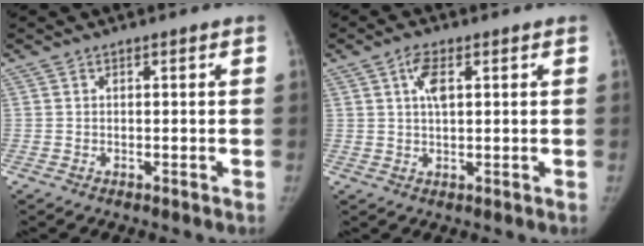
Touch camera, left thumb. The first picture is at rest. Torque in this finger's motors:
{"motor_torque": [0.14, 0.04, 0.65, -0.35, 0.13]}